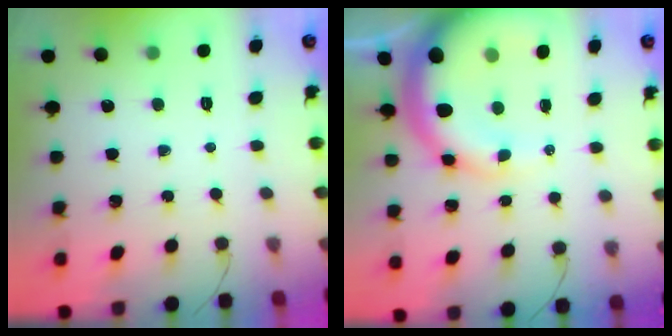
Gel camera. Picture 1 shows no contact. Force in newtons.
{"total": 15.7, "press": 15.3, "slide": 3.4}